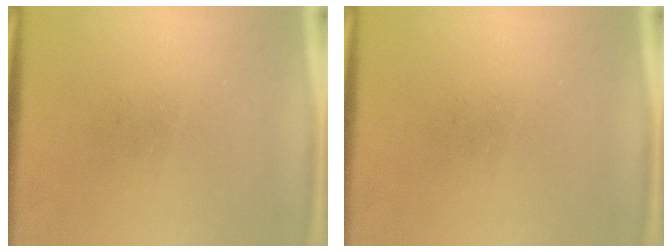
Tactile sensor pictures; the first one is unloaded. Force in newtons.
{"total": 0.0}